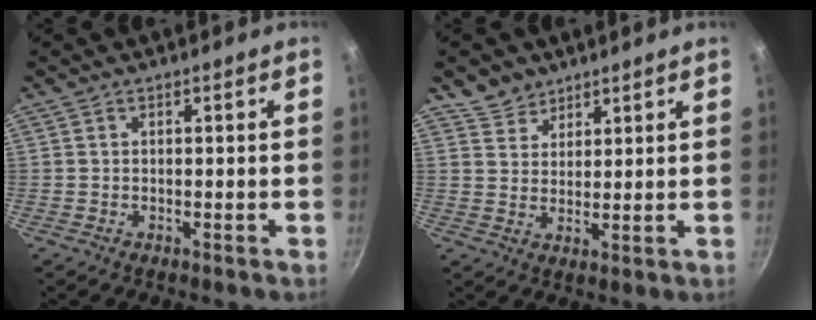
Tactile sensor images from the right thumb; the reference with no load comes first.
{"total": 4.9, "force": [3.8, 3.1, 0.4], "torque": [0.019, -0.009, 0.069]}